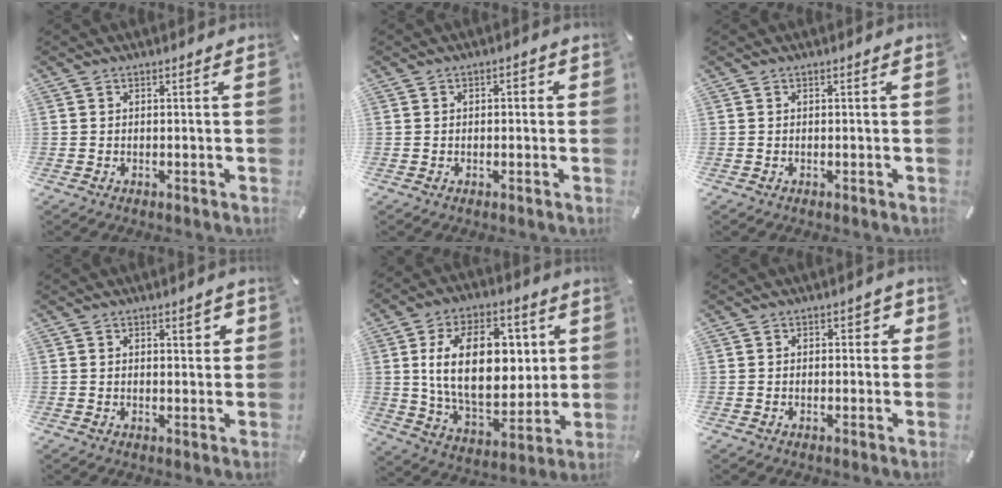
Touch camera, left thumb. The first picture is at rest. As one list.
[{"total": 1.8, "force": [-0.2, 1.1, 1.4], "torque": [-0.027, 0.008, -0.006]}, {"total": 0.0}, {"total": 3.1, "force": [1.4, 1.6, 2.3], "torque": [-0.024, -0.004, 0.016]}, {"total": 21.2, "force": [4.1, 13.3, 15.9], "torque": [-0.277, 0.000, 0.070]}, {"total": 2.2, "force": [0.3, 1.5, 1.6], "torque": [-0.015, 0.005, -0.003]}]